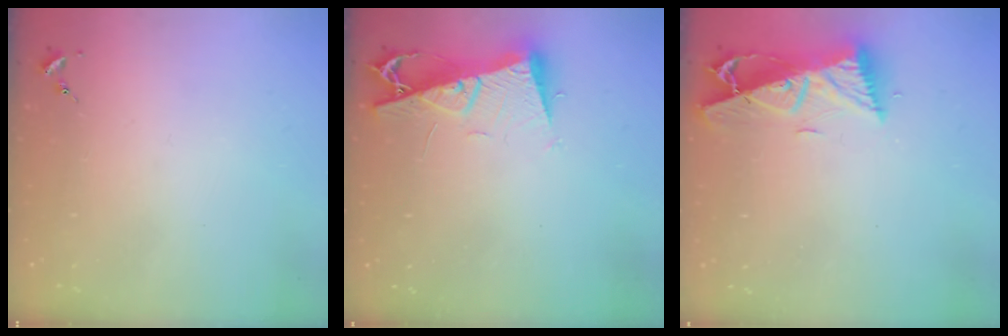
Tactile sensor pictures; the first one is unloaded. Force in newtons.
{"total": 9.9, "press": 9.8, "slide": 1.1}
{"total": 10.7, "press": 10.6, "slide": 1.2}